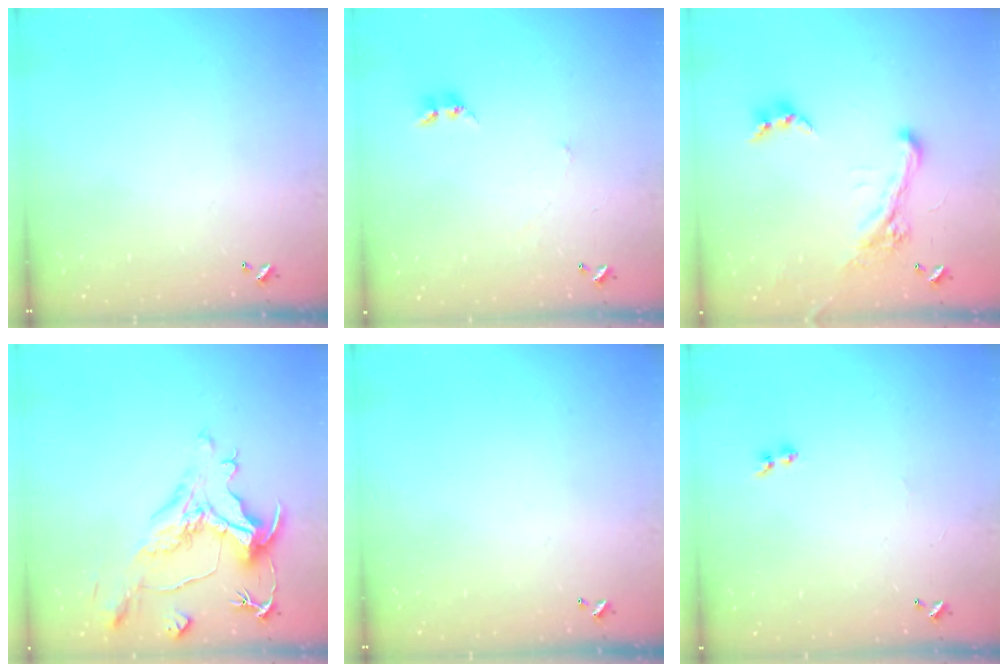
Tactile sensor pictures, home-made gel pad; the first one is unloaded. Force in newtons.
{"total": 2.6, "press": 2.6, "slide": 0.3}
{"total": 3.4, "press": 3.1, "slide": 1.4}
{"total": 1.9, "press": 0.8, "slide": 1.8}
{"total": 0.0}
{"total": 1.3, "press": 1.1, "slide": 0.7}